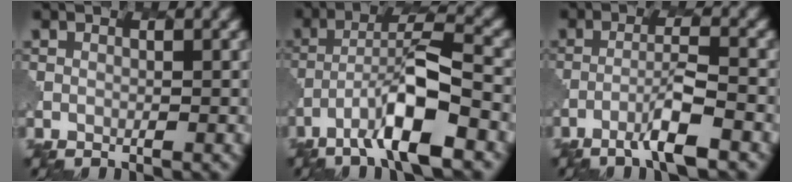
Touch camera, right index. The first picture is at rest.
{"total": 8.4, "force": [-4.5, 1.8, 6.9], "torque": [-0.116, 0.015, -0.082]}
{"total": 4.0, "force": [-2.4, 0.4, 3.1], "torque": [-0.056, 0.006, -0.050]}